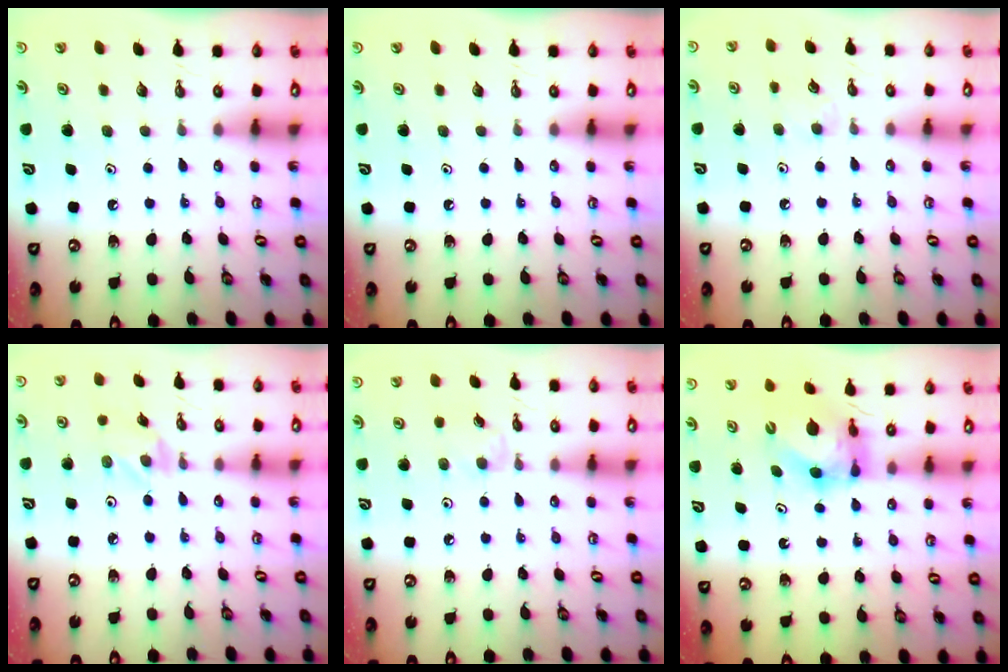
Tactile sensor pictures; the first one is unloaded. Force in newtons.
{"total": 0.0}
{"total": 4.0, "press": 4.0, "slide": 0.5}
{"total": 1.2, "press": 1.2, "slide": 0.3}
{"total": 2.5, "press": 2.4, "slide": 0.4}
{"total": 6.0, "press": 6.0, "slide": 0.3}